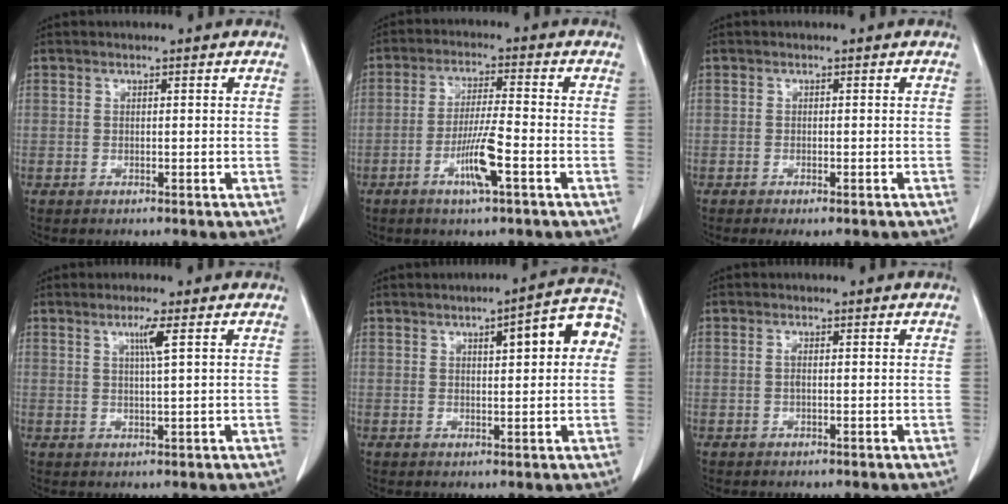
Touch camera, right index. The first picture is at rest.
{"total": 6.9, "force": [-3.0, 0.0, 6.2], "torque": [-0.120, -0.007, -0.056]}
{"total": 2.5, "force": [-2.0, 0.6, 1.4], "torque": [-0.015, -0.006, -0.024]}
{"total": 3.0, "force": [1.2, -0.6, 2.7], "torque": [-0.050, -0.002, 0.023]}
{"total": 8.4, "force": [2.1, 2.0, 7.8], "torque": [-0.098, 0.028, 0.023]}
{"total": 0.8, "force": [-0.1, 0.2, 0.8], "torque": [-0.017, 0.000, -0.001]}